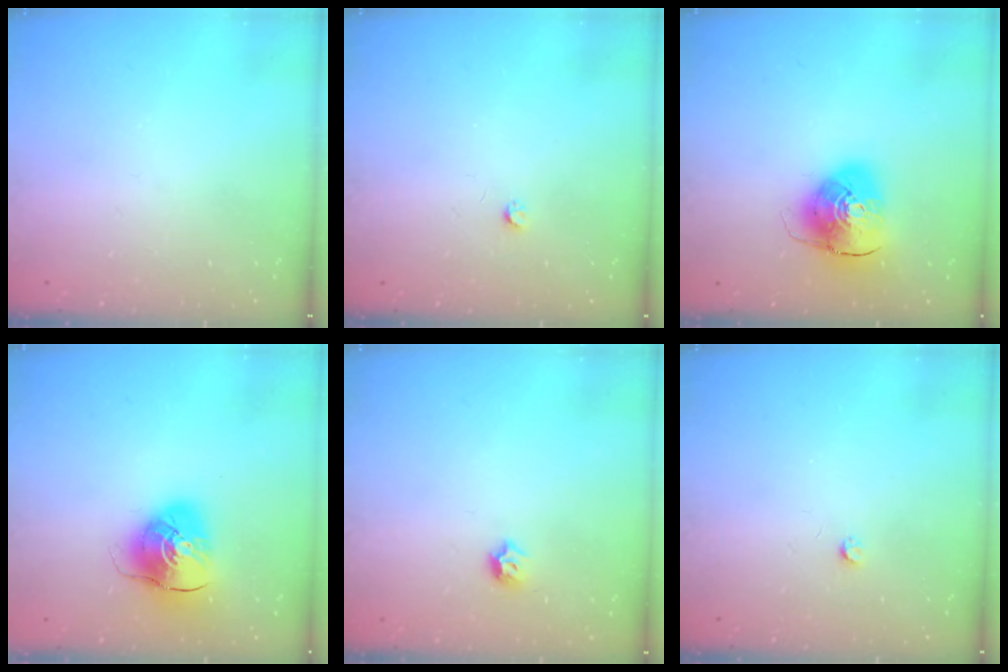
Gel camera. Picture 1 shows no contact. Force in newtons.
{"total": 2.5, "press": 2.5, "slide": 0.4}
{"total": 10.8, "press": 10.6, "slide": 1.8}
{"total": 10.2, "press": 10.1, "slide": 1.3}
{"total": 4.0, "press": 3.9, "slide": 0.8}
{"total": 2.5, "press": 2.5, "slide": 0.4}